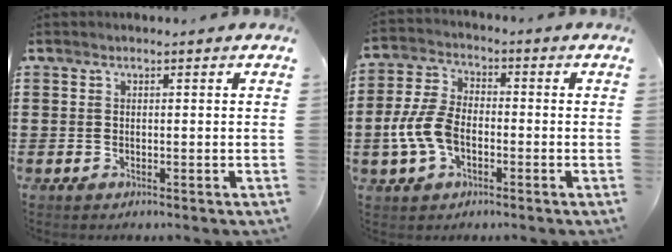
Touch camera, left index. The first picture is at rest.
{"total": 7.3, "force": [-2.1, 4.5, 5.4], "torque": [-0.143, -0.001, -0.050]}